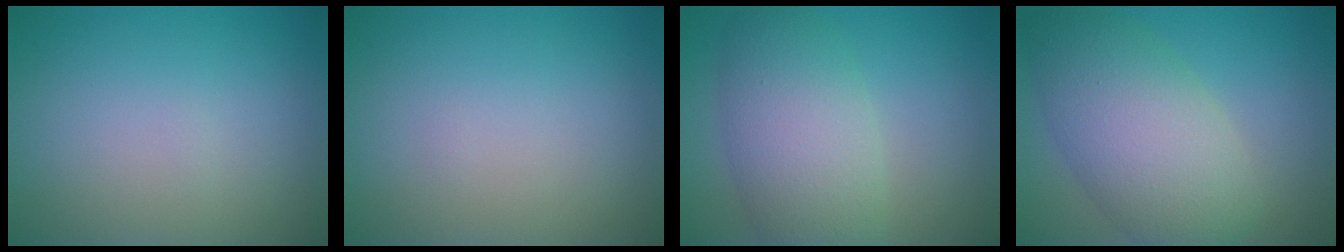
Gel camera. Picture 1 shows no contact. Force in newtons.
{"total": 0.0}
{"total": 6.6, "press": 6.6, "slide": 0.5}
{"total": 8.0, "press": 8.0, "slide": 0.5}